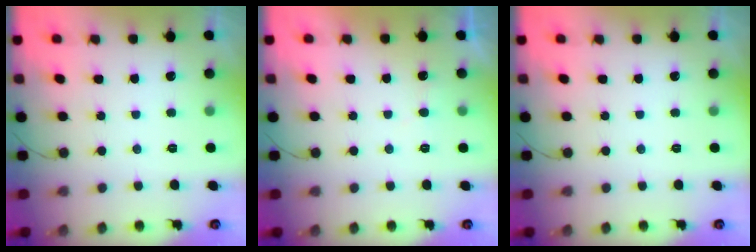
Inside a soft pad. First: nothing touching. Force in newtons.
{"total": 5.0, "press": 5.0, "slide": 0.3}
{"total": 0.0}